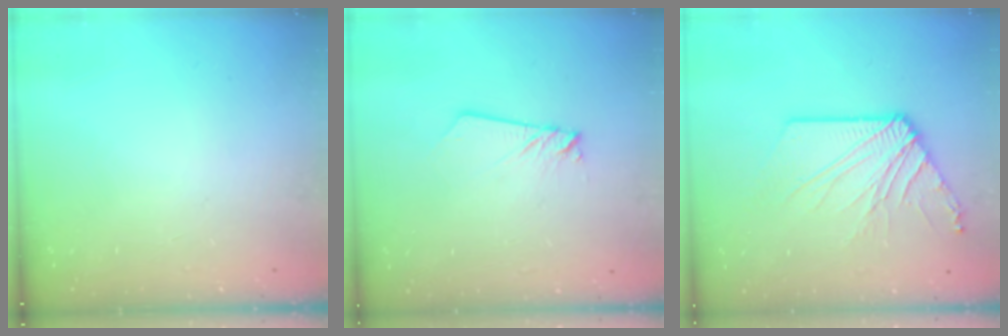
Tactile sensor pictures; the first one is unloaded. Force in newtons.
{"total": 1.9, "press": 1.9, "slide": 0.2}
{"total": 11.5, "press": 11.5, "slide": 0.8}